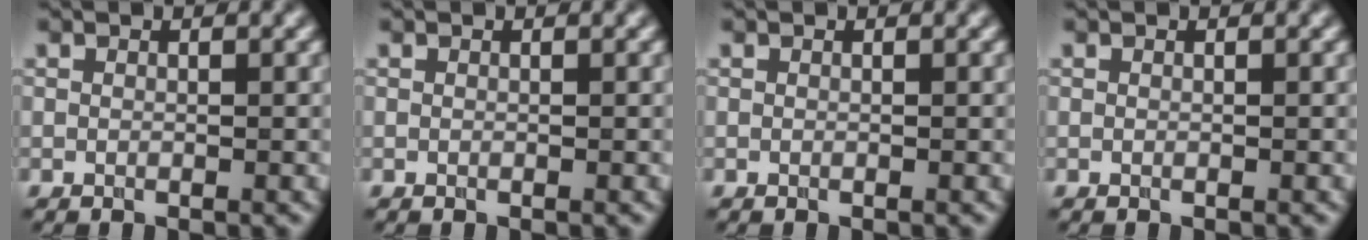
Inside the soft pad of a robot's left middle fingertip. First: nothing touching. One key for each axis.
{"total": 0.0}
{"total": 0.0}
{"total": 0.0}